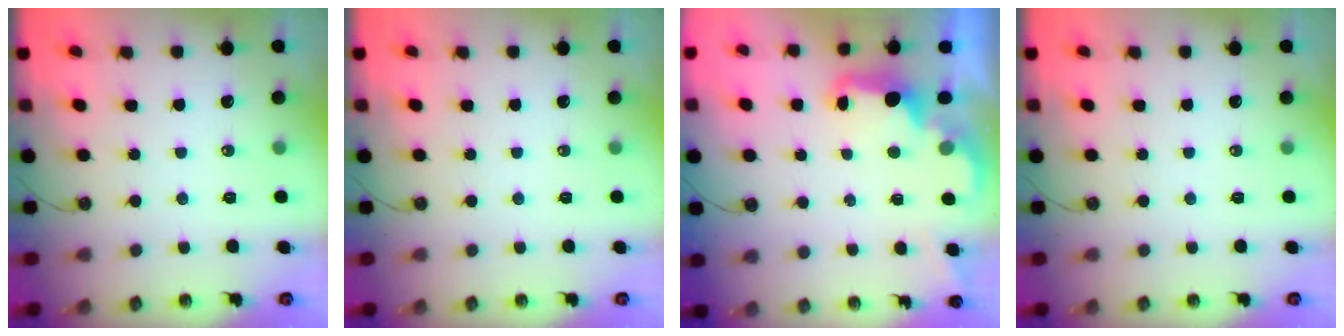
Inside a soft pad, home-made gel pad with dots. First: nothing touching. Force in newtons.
{"total": 0.0}
{"total": 2.8, "press": 2.6, "slide": 0.9}
{"total": 0.0}